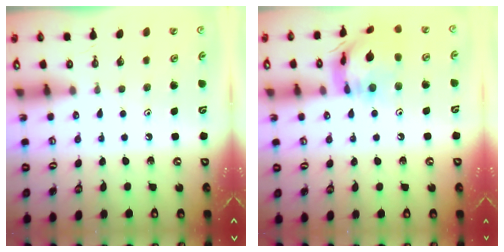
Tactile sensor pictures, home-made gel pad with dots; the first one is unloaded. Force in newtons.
{"total": 15.6, "press": 15.6, "slide": 1.4}